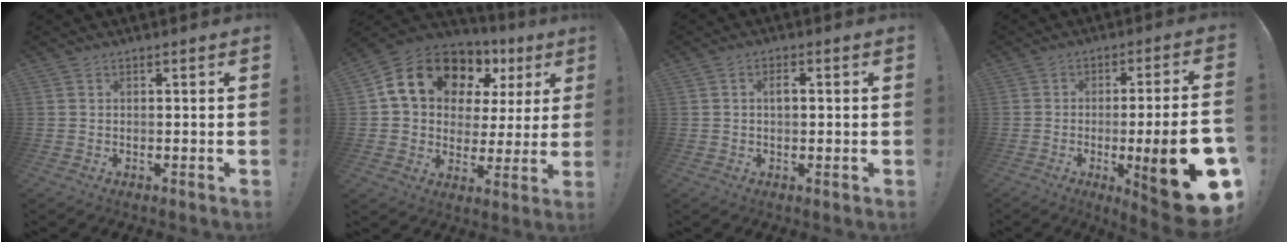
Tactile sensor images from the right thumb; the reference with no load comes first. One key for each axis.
{"total": 17.2, "fx": 9.7, "fy": 11.4, "fz": 8.5, "tx": -0.136, "ty": -0.052, "tz": 0.188}
{"total": 2.5, "fx": 0.3, "fy": 0.8, "fz": 2.3, "tx": -0.030, "ty": 0.000, "tz": 0.000}
{"total": 19.1, "fx": -5.2, "fy": 3.0, "fz": 18.1, "tx": -0.256, "ty": 0.013, "tz": -0.069}